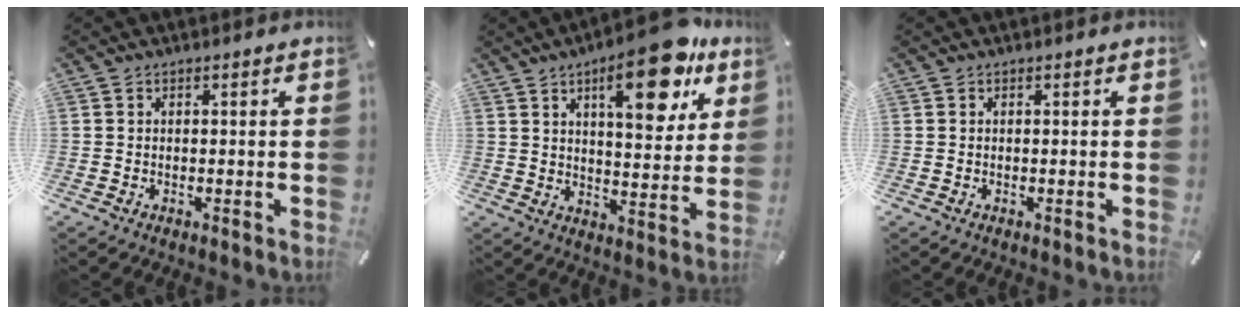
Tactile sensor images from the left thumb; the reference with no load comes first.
{"total": 17.7, "force": [10.1, 6.7, 12.9], "torque": [-0.170, -0.050, 0.155]}
{"total": 0.0}